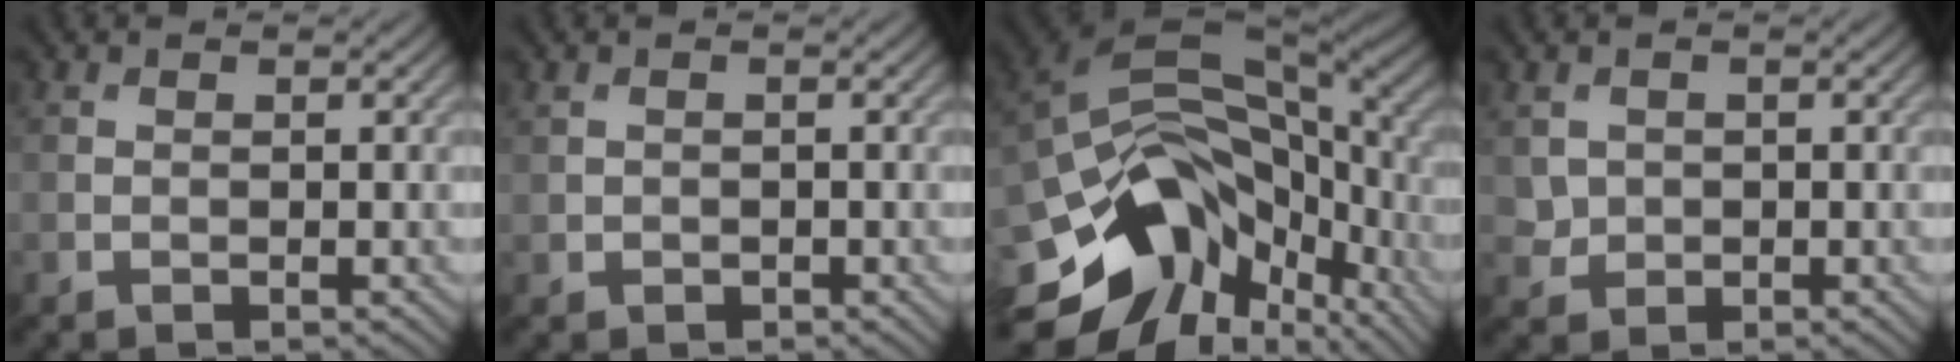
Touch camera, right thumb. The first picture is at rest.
{"total": 0.9, "force": [0.1, 0.8, 0.3], "torque": [-0.008, -0.005, 0.004]}
{"total": 17.7, "force": [-6.4, 11.4, 11.9], "torque": [-0.250, -0.028, -0.098]}
{"total": 1.9, "force": [0.5, 1.8, 0.5], "torque": [-0.019, -0.007, 0.011]}